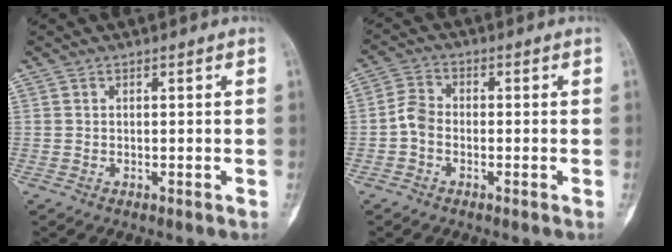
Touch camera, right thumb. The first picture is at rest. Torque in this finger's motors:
{"motor_torque": [0.13, -0.02, 0.15, -0.15, 0.11]}